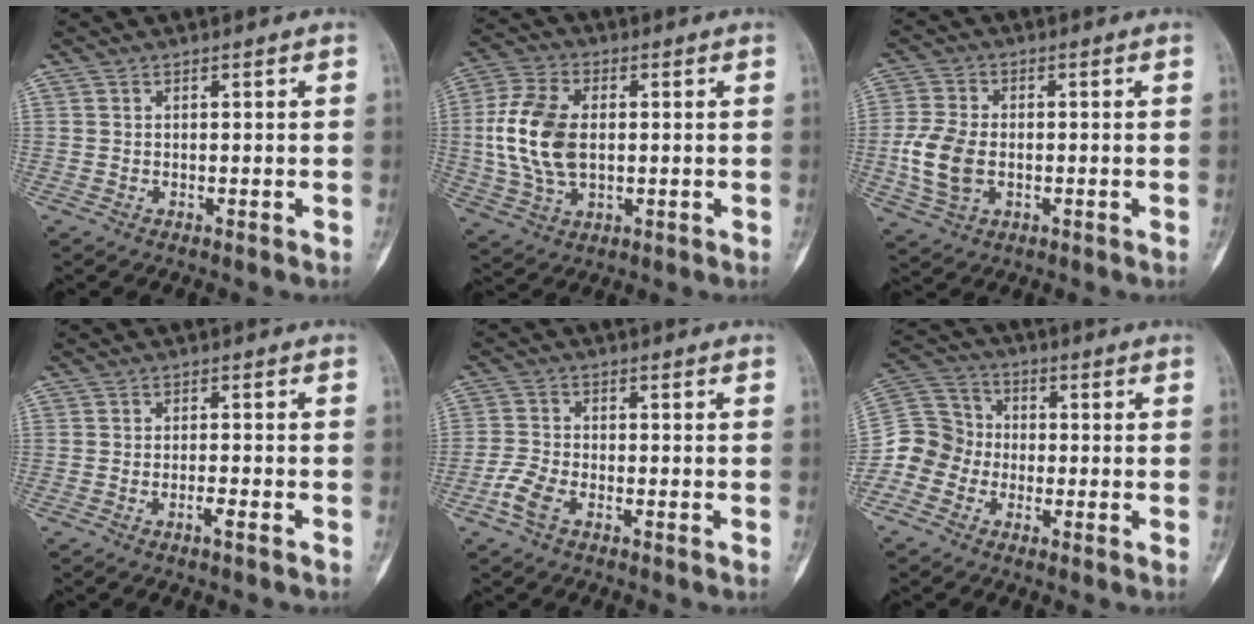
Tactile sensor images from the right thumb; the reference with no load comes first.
{"total": 13.6, "force": [0.5, 8.4, 10.7], "torque": [-0.219, 0.006, 0.009]}
{"total": 8.9, "force": [-1.4, 5.7, 6.6], "torque": [-0.141, 0.003, -0.027]}
{"total": 2.0, "force": [-1.2, 0.3, 1.5], "torque": [-0.032, 0.007, -0.022]}
{"total": 4.5, "force": [-2.5, 2.2, 3.0], "torque": [-0.070, 0.012, -0.055]}
{"total": 9.1, "force": [-3.6, 8.0, 2.4], "torque": [-0.028, 0.044, -0.080]}